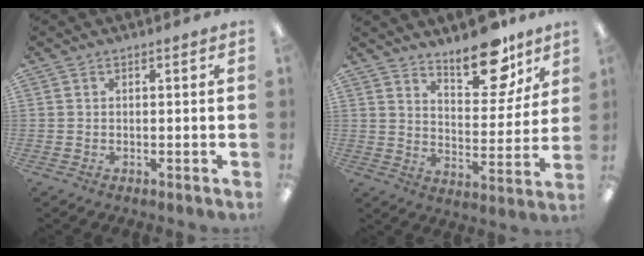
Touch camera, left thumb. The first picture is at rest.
{"total": 15.0, "force": [11.4, 6.1, 7.5], "torque": [-0.085, -0.078, 0.193]}